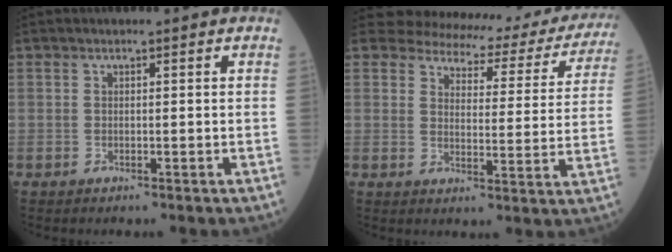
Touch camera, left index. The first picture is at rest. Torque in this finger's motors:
{"motor_torque": [1.07, -1.07, 0.07, 0.00]}